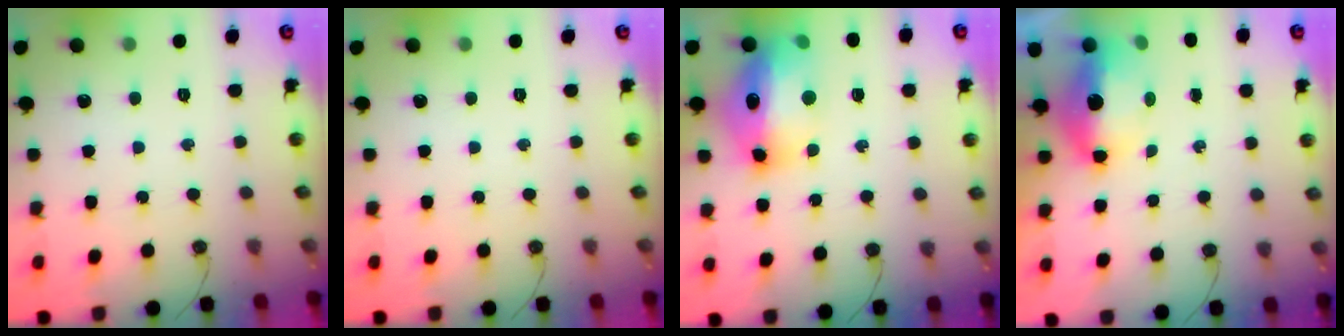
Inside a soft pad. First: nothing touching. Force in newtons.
{"total": 0.0}
{"total": 16.5, "press": 16.5, "slide": 1.4}
{"total": 7.1, "press": 7.0, "slide": 0.8}